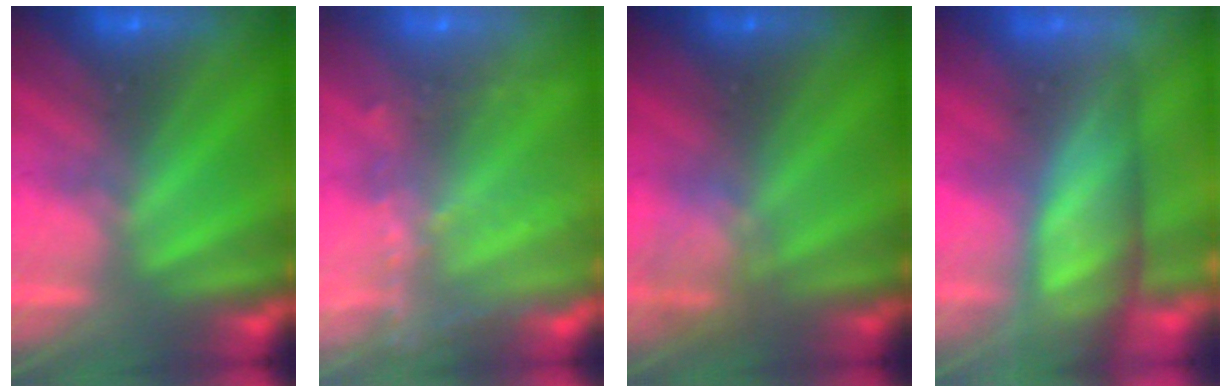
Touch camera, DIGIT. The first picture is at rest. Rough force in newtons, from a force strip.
{"total": 6.6}
{"total": 2.3}
{"total": 9.0}